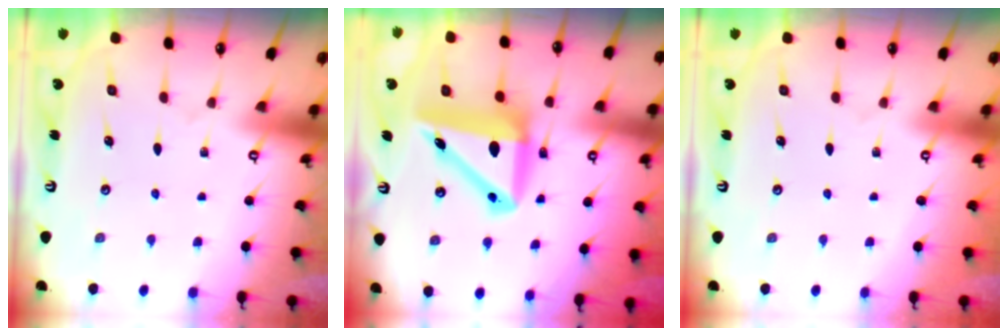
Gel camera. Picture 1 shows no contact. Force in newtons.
{"total": 12.9, "press": 12.5, "slide": 3.4}
{"total": 0.0}